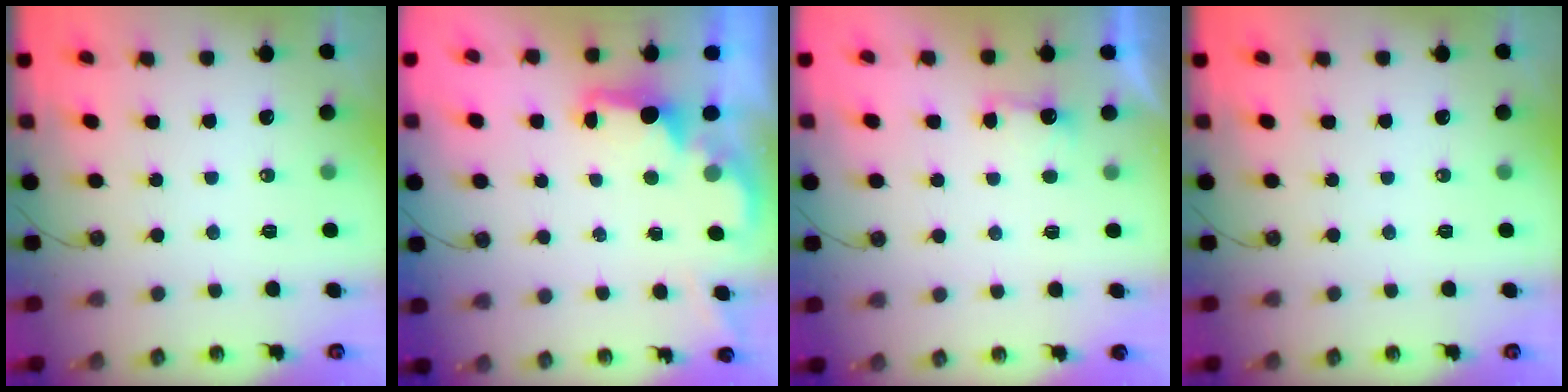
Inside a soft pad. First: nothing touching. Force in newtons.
{"total": 2.0, "press": 1.9, "slide": 0.7}
{"total": 2.3, "press": 2.1, "slide": 0.9}
{"total": 0.0}